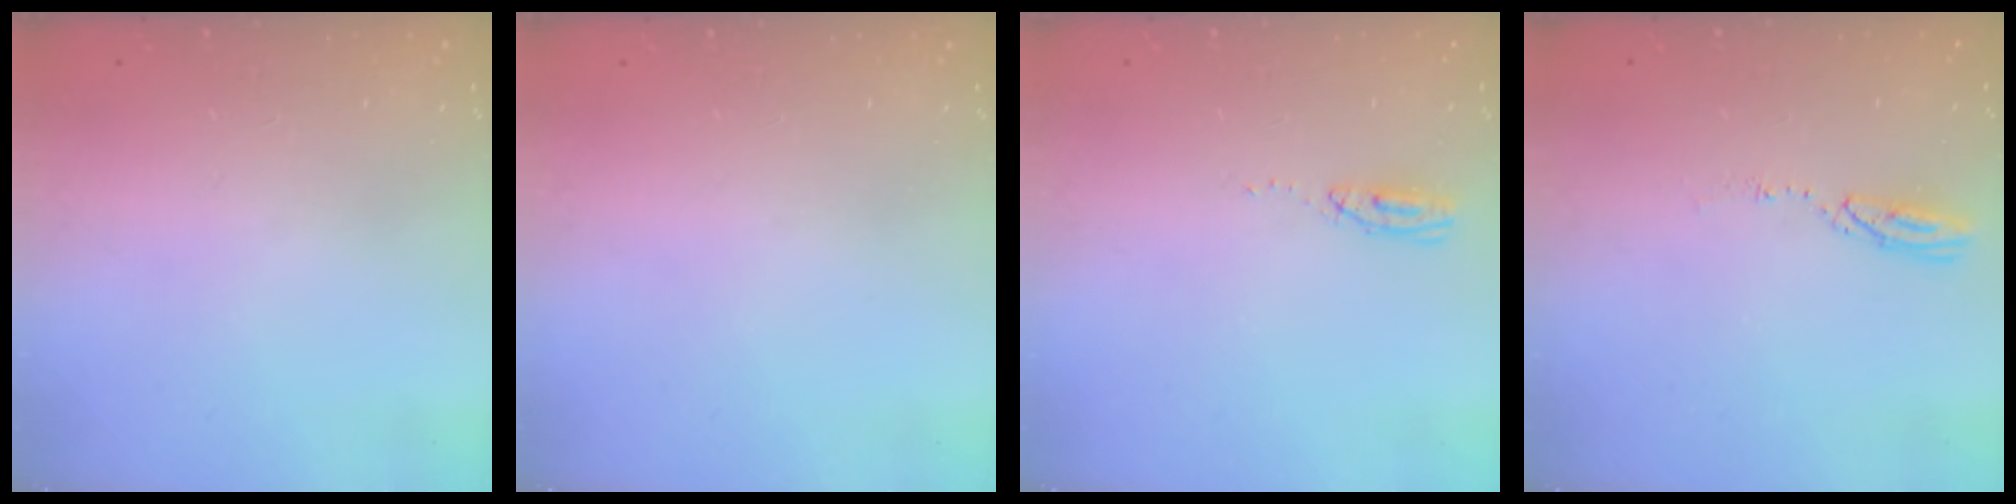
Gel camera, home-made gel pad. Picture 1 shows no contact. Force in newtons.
{"total": 15.1, "press": 2.1, "slide": 14.9}
{"total": 3.6, "press": 3.3, "slide": 1.5}
{"total": 3.8, "press": 3.8, "slide": 0.2}